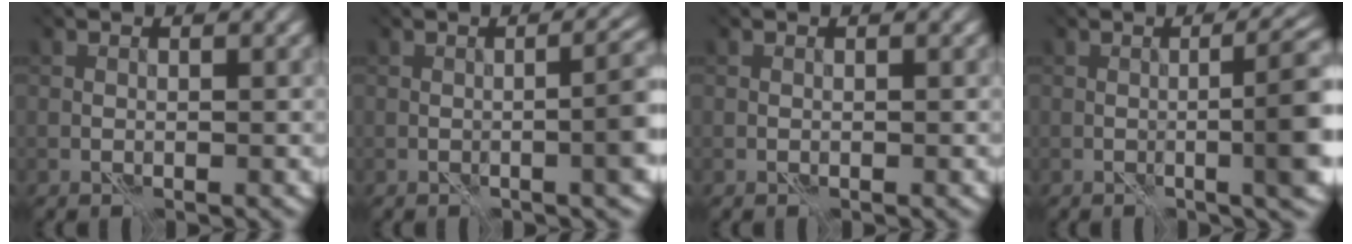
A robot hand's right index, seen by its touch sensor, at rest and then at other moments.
{"total": 4.0, "force": [-0.7, 0.5, 3.9], "torque": [-0.039, 0.013, -0.010]}
{"total": 0.0}
{"total": 6.2, "force": [-0.5, 0.8, 6.1], "torque": [-0.071, 0.011, -0.006]}